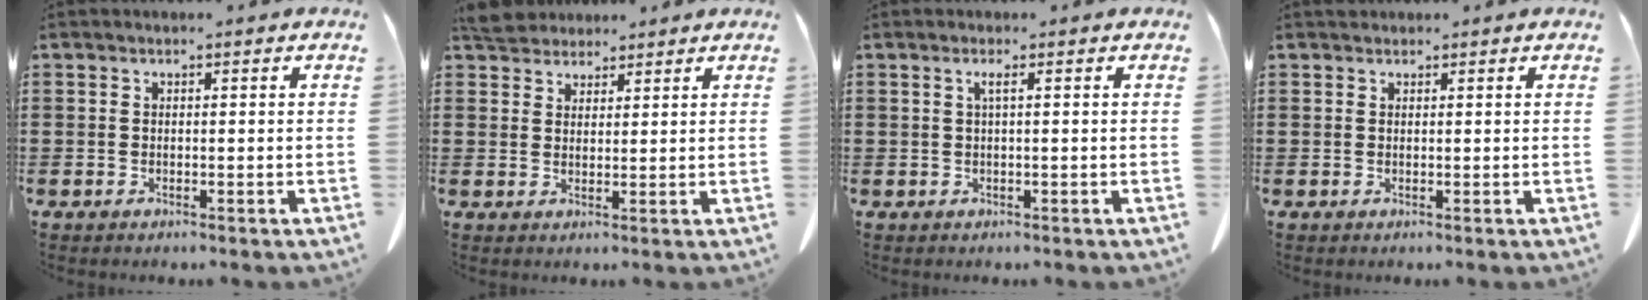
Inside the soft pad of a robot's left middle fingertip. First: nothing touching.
{"total": 4.3, "force": [4.0, 1.3, 0.7], "torque": [-0.028, -0.004, 0.079]}
{"total": 1.3, "force": [0.3, -0.1, 1.3], "torque": [-0.025, -0.002, 0.006]}
{"total": 0.7, "force": [0.7, 0.3, 0.1], "torque": [-0.003, -0.001, 0.014]}